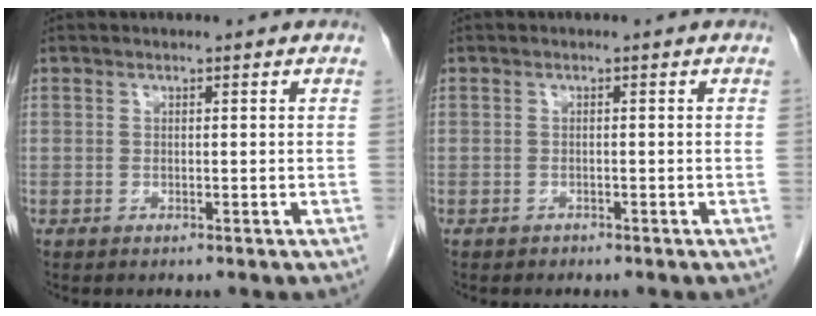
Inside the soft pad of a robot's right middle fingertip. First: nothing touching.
{"total": 0.6, "force": [-0.5, 0.4, 0.0], "torque": [-0.009, 0.001, -0.010]}